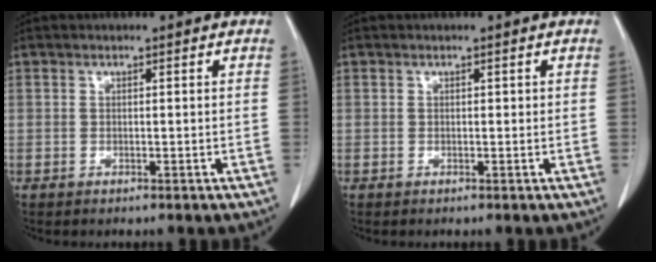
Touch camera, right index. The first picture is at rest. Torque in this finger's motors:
{"motor_torque": [0.10, -0.09, 0.02, 0.01]}